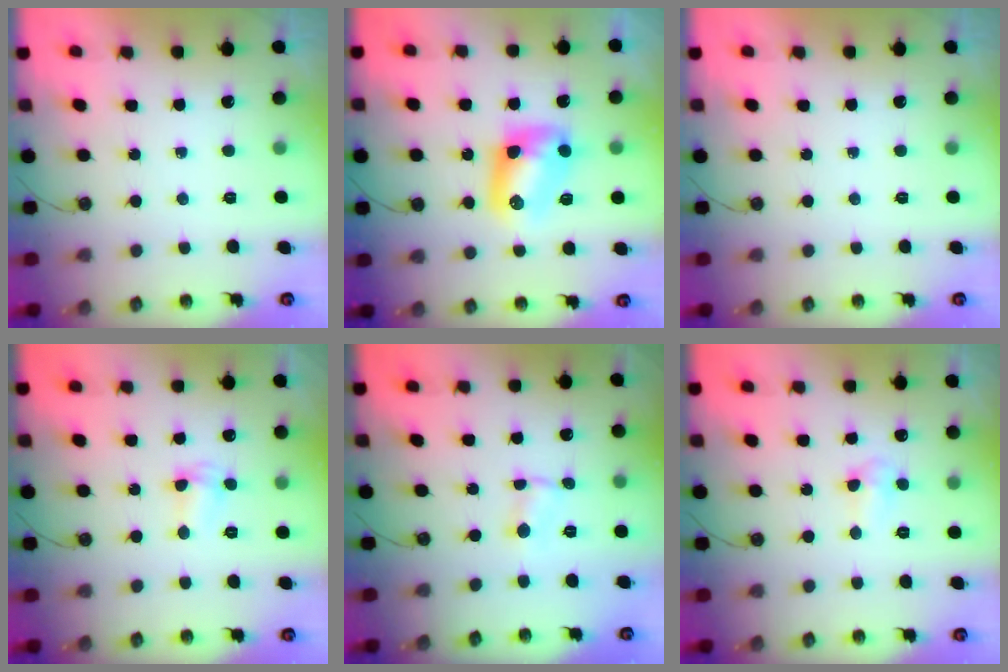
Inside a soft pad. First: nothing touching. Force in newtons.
{"total": 9.6, "press": 9.5, "slide": 1.2}
{"total": 0.0}
{"total": 2.6, "press": 2.6, "slide": 0.6}
{"total": 1.0, "press": 1.0, "slide": 0.1}
{"total": 3.5, "press": 3.4, "slide": 0.8}